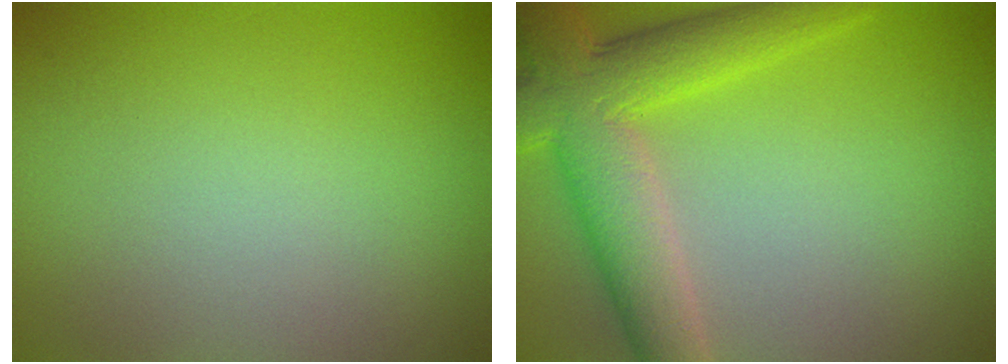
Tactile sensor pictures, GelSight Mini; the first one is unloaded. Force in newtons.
{"total": 7.4, "press": 7.4, "slide": 0.4}